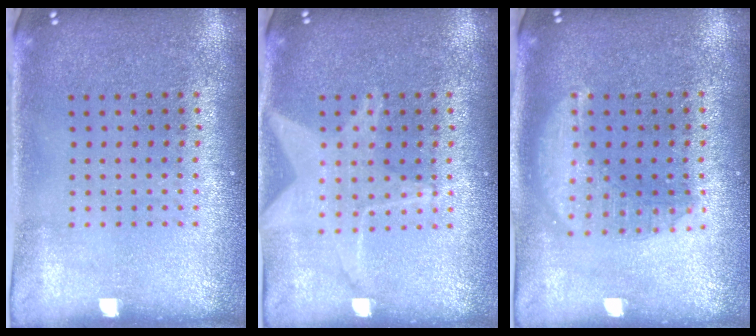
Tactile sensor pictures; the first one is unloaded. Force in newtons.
{"total": 2.7, "press": 2.7, "slide": 0.4}
{"total": 1.6, "press": 1.6, "slide": 0.2}